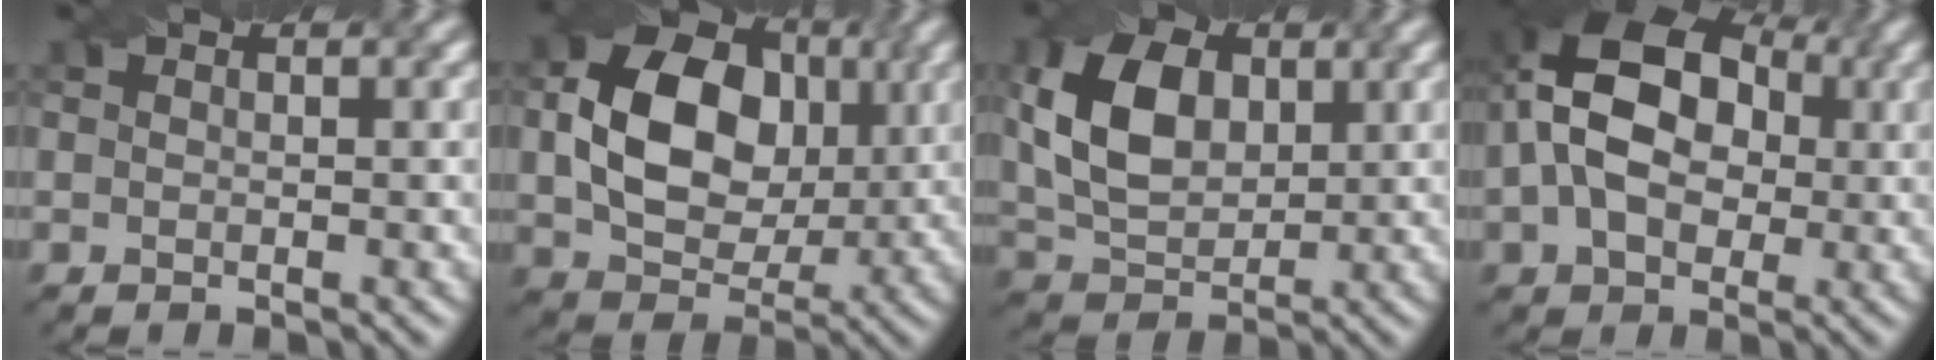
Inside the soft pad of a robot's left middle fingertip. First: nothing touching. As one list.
[{"total": 10.5, "force": [1.1, 7.7, 7.0], "torque": [-0.137, 0.003, 0.023]}, {"total": 7.7, "force": [1.7, 5.2, 5.5], "torque": [-0.118, 0.010, 0.032]}, {"total": 12.9, "force": [2.2, 8.9, 9.1], "torque": [-0.153, 0.026, 0.020]}]